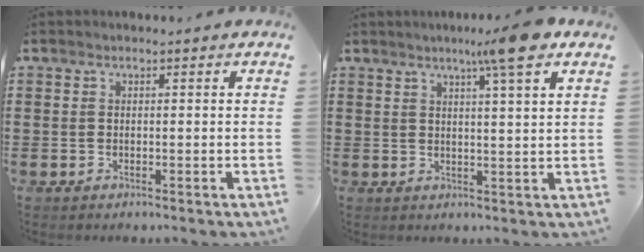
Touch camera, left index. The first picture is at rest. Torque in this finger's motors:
{"motor_torque": [1.16, -0.98, 0.42, 0.14]}